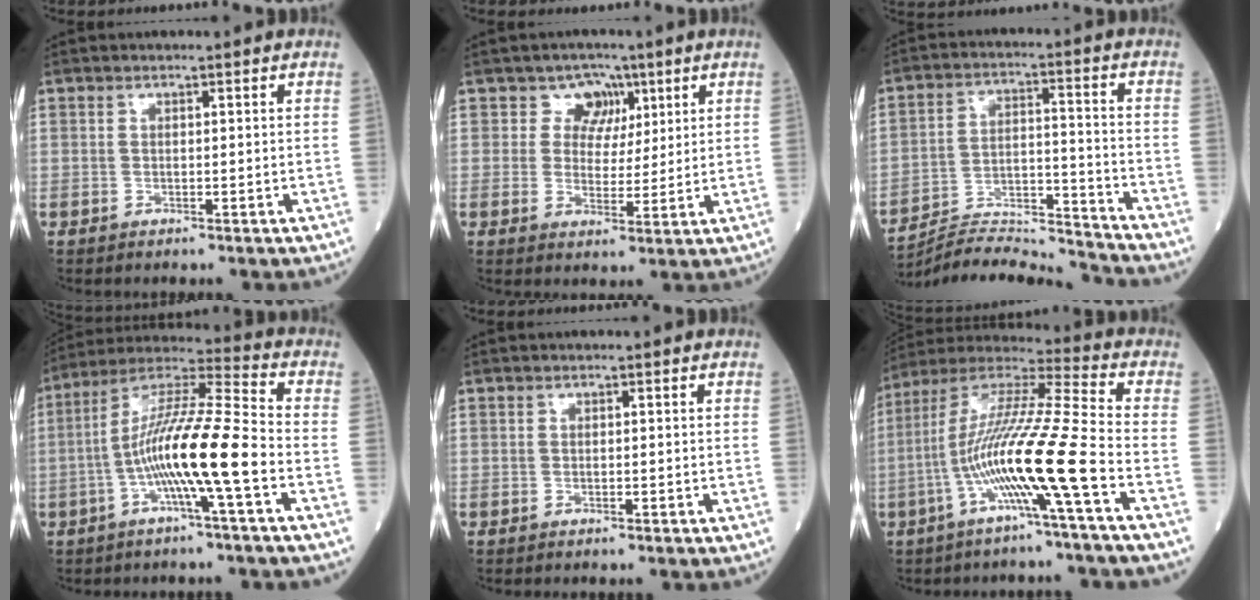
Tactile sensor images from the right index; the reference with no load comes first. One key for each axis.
{"total": 4.6, "fx": 2.3, "fy": 4.0, "fz": 0.6, "tx": 0.004, "ty": 0.006, "tz": 0.034}
{"total": 13.7, "fx": -13.5, "fy": -1.8, "fz": 0.6, "tx": -0.014, "ty": 0.023, "tz": -0.232}
{"total": 13.9, "fx": -3.8, "fy": 0.0, "fz": 13.3, "tx": -0.253, "ty": 0.013, "tz": -0.078}
{"total": 0.5, "fx": -0.2, "fy": 0.1, "fz": 0.5, "tx": -0.012, "ty": -0.001, "tz": -0.001}
{"total": 15.9, "fx": -5.3, "fy": -1.3, "fz": 14.9, "tx": -0.292, "ty": 0.002, "tz": -0.111}